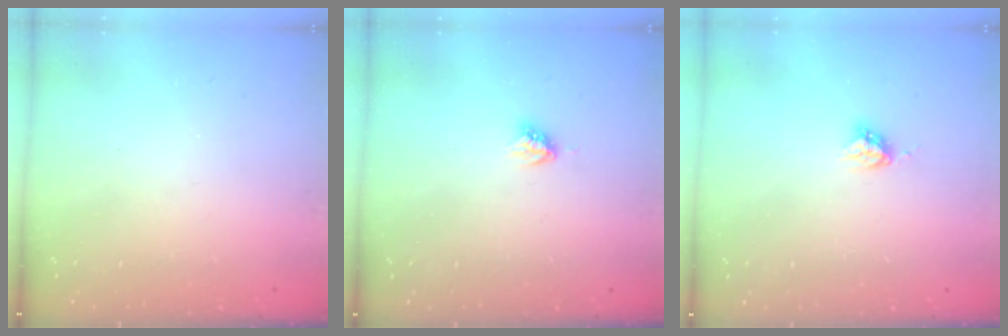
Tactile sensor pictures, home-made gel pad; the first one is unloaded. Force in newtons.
{"total": 3.8, "press": 3.8, "slide": 0.4}
{"total": 3.9, "press": 3.9, "slide": 0.1}